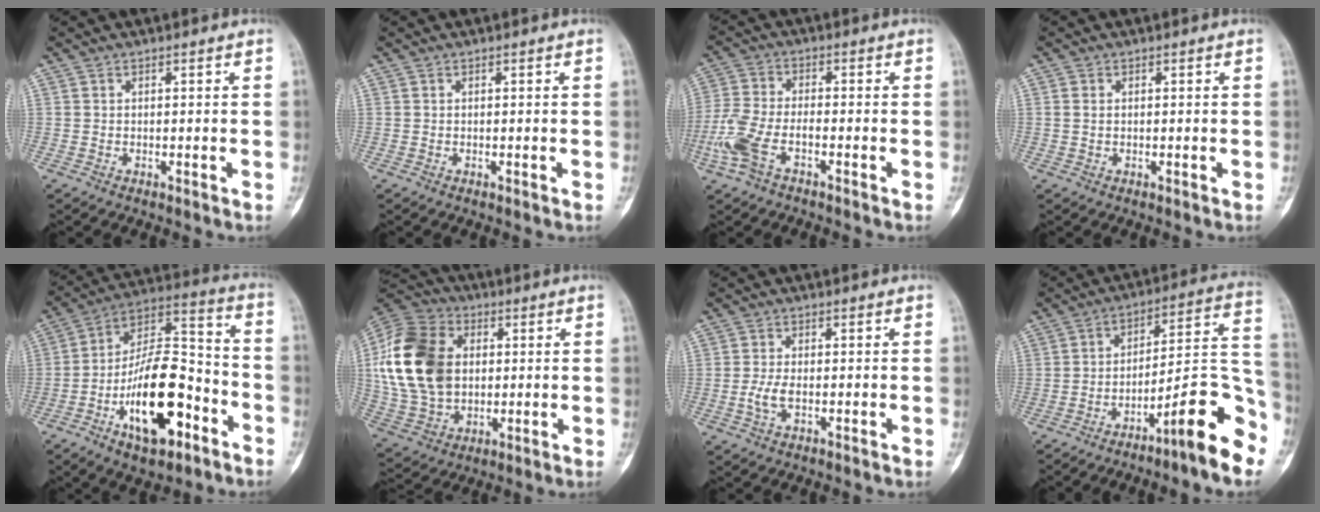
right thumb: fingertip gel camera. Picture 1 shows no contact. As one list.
[{"total": 0.0}, {"total": 9.2, "force": [-4.0, 4.6, 6.9], "torque": [-0.173, 0.020, -0.082]}, {"total": 1.3, "force": [0.0, 0.9, 0.9], "torque": [-0.023, -0.001, -0.001]}, {"total": 21.0, "force": [-8.5, 9.3, 16.7], "torque": [-0.270, 0.067, -0.140]}, {"total": 21.5, "force": [2.3, 15.5, 14.6], "torque": [-0.284, 0.004, 0.047]}, {"total": 3.0, "force": [-0.6, 1.4, 2.6], "torque": [-0.065, 0.003, -0.013]}, {"total": 15.0, "force": [-8.5, 2.1, 12.2], "torque": [-0.160, 0.084, -0.131]}]